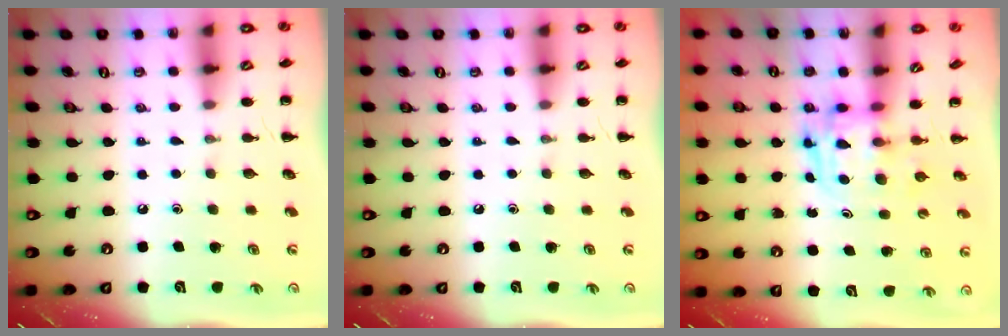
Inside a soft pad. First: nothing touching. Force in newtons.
{"total": 0.0}
{"total": 3.3, "press": 3.3, "slide": 0.5}